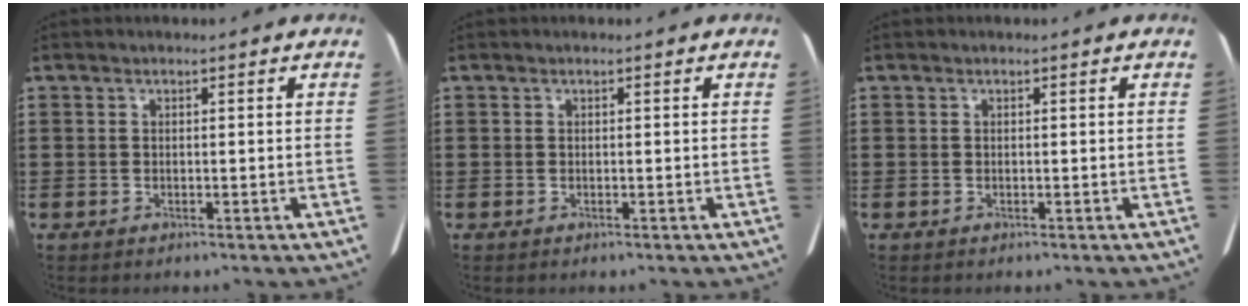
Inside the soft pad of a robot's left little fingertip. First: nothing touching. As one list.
[{"total": 0.0}, {"total": 0.0}]